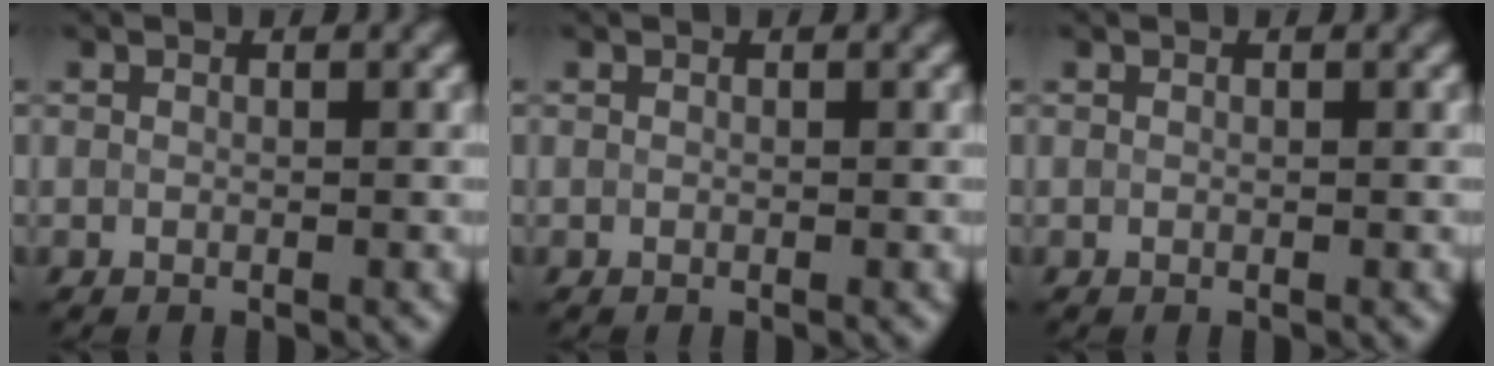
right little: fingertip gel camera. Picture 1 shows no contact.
{"total": 0.0}
{"total": 0.0}